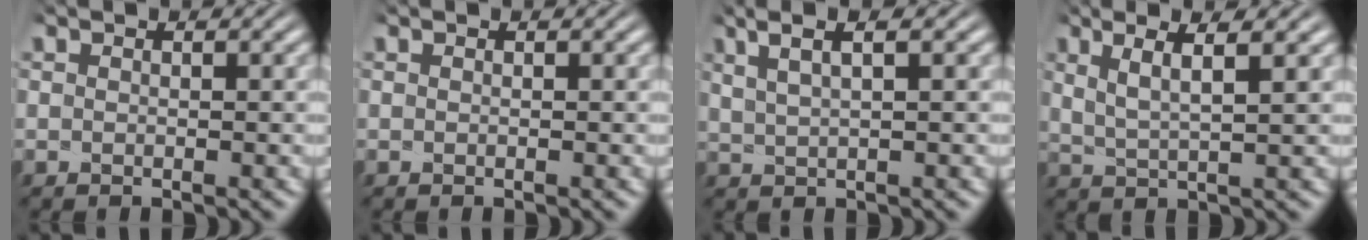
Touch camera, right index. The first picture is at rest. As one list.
[{"total": 0.0}, {"total": 4.4, "force": [2.5, 2.0, 3.0], "torque": [-0.058, 0.017, 0.037]}, {"total": 4.3, "force": [1.7, 1.9, 3.4], "torque": [-0.060, 0.001, 0.028]}]